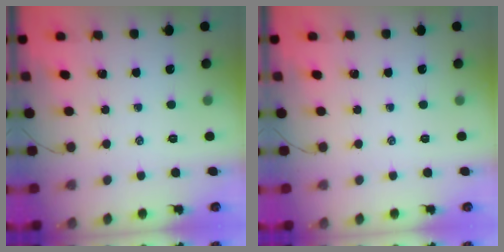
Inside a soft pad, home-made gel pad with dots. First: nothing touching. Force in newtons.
{"total": 0.0}